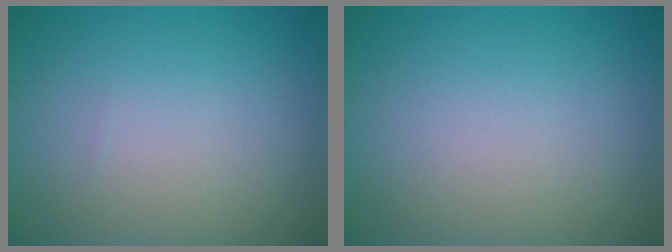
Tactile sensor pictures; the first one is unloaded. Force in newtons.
{"total": 0.0}